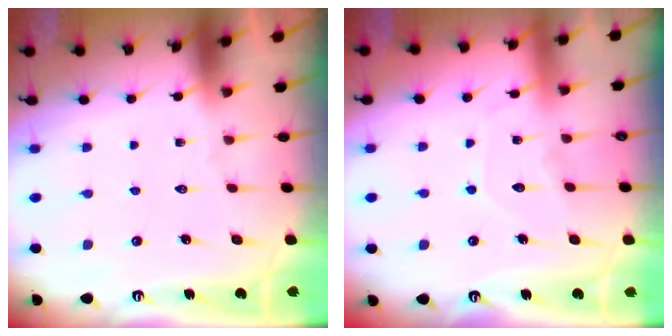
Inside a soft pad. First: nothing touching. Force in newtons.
{"total": 7.6, "press": 7.6, "slide": 0.7}